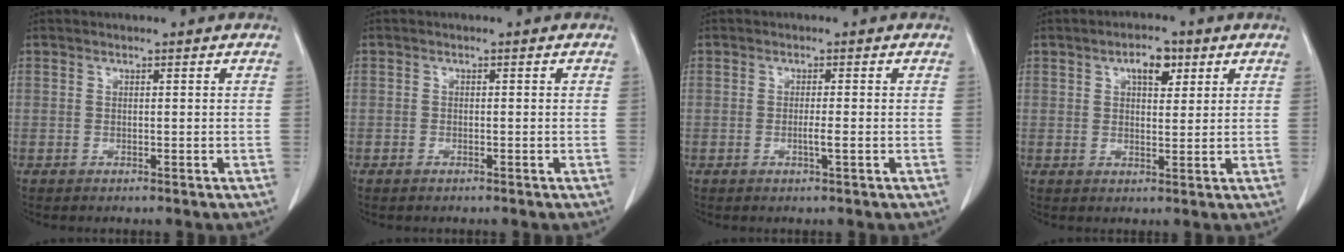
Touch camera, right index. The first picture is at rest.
{"total": 1.2, "force": [-0.7, 0.8, 0.7], "torque": [-0.014, 0.001, -0.008]}
{"total": 1.9, "force": [-0.5, 0.2, 1.8], "torque": [-0.036, 0.000, -0.009]}
{"total": 5.1, "force": [2.4, 2.5, 3.8], "torque": [-0.064, 0.008, 0.039]}